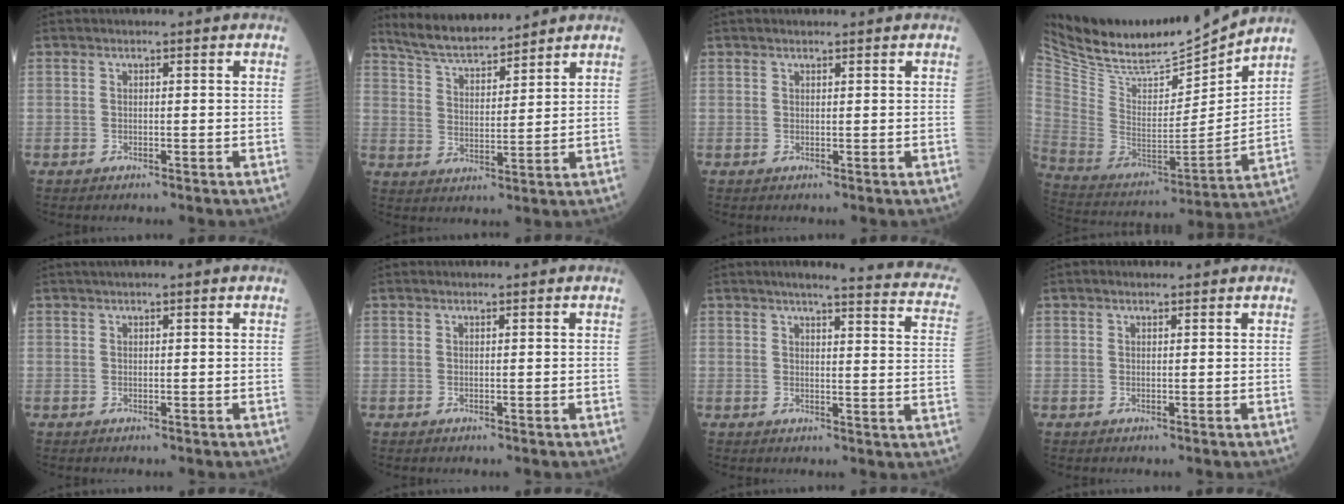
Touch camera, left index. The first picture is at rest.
{"total": 9.0, "force": [8.5, 1.2, 2.6], "torque": [-0.058, 0.017, 0.161]}
{"total": 1.2, "force": [1.0, 0.3, 0.6], "torque": [-0.012, 0.014, 0.017]}
{"total": 21.5, "force": [19.9, 3.0, 7.5], "torque": [-0.161, -0.031, 0.346]}
{"total": 1.5, "force": [1.1, -0.2, 1.0], "torque": [-0.017, 0.014, 0.022]}
{"total": 0.0}
{"total": 17.5, "force": [15.1, 1.7, 8.6], "torque": [-0.097, -0.027, 0.157]}
{"total": 1.0, "force": [0.8, 0.4, 0.4], "torque": [-0.013, 0.010, 0.012]}